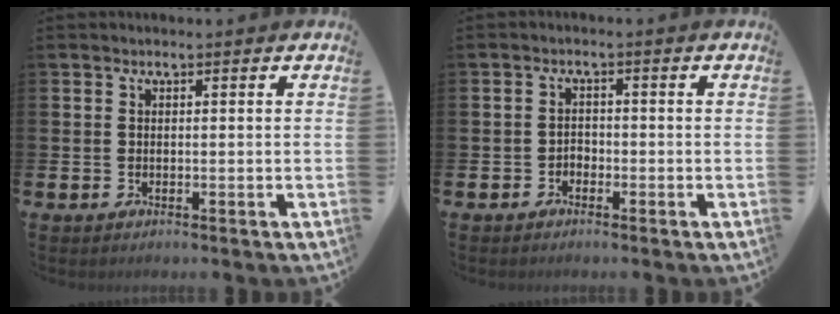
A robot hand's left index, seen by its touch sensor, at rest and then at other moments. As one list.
[{"total": 1.5, "force": [-1.2, 1.0, 0.1], "torque": [-0.002, 0.002, -0.027]}]